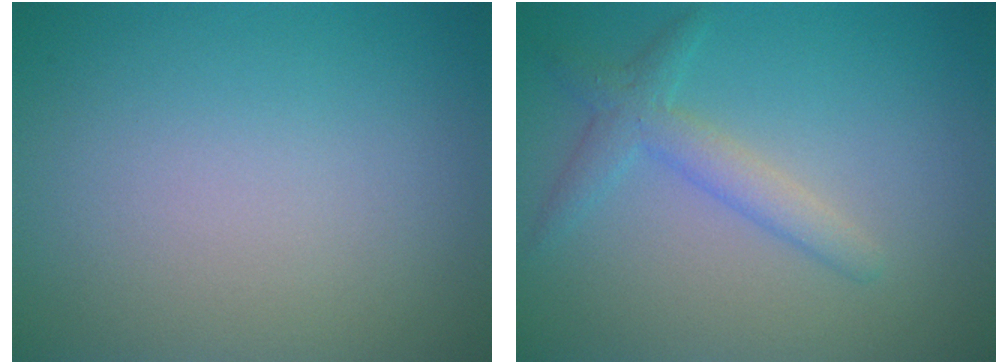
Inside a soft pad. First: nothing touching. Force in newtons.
{"total": 2.6, "press": 2.6, "slide": 0.1}